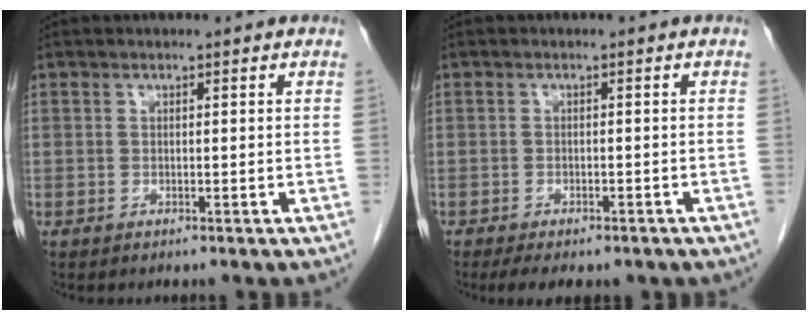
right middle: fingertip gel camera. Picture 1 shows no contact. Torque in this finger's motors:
{"motor_torque": [0.78, -0.67, 0.17, 0.04]}